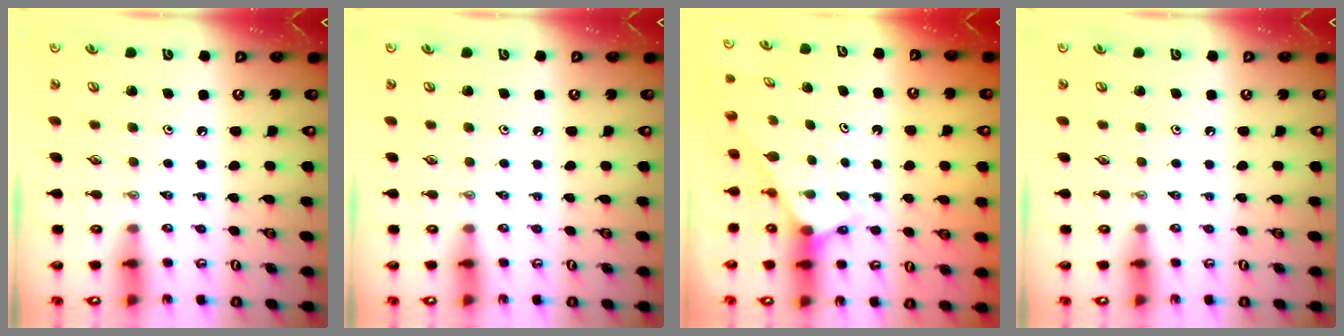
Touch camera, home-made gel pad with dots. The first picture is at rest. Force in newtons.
{"total": 0.0}
{"total": 2.7, "press": 2.7, "slide": 0.2}
{"total": 0.0}